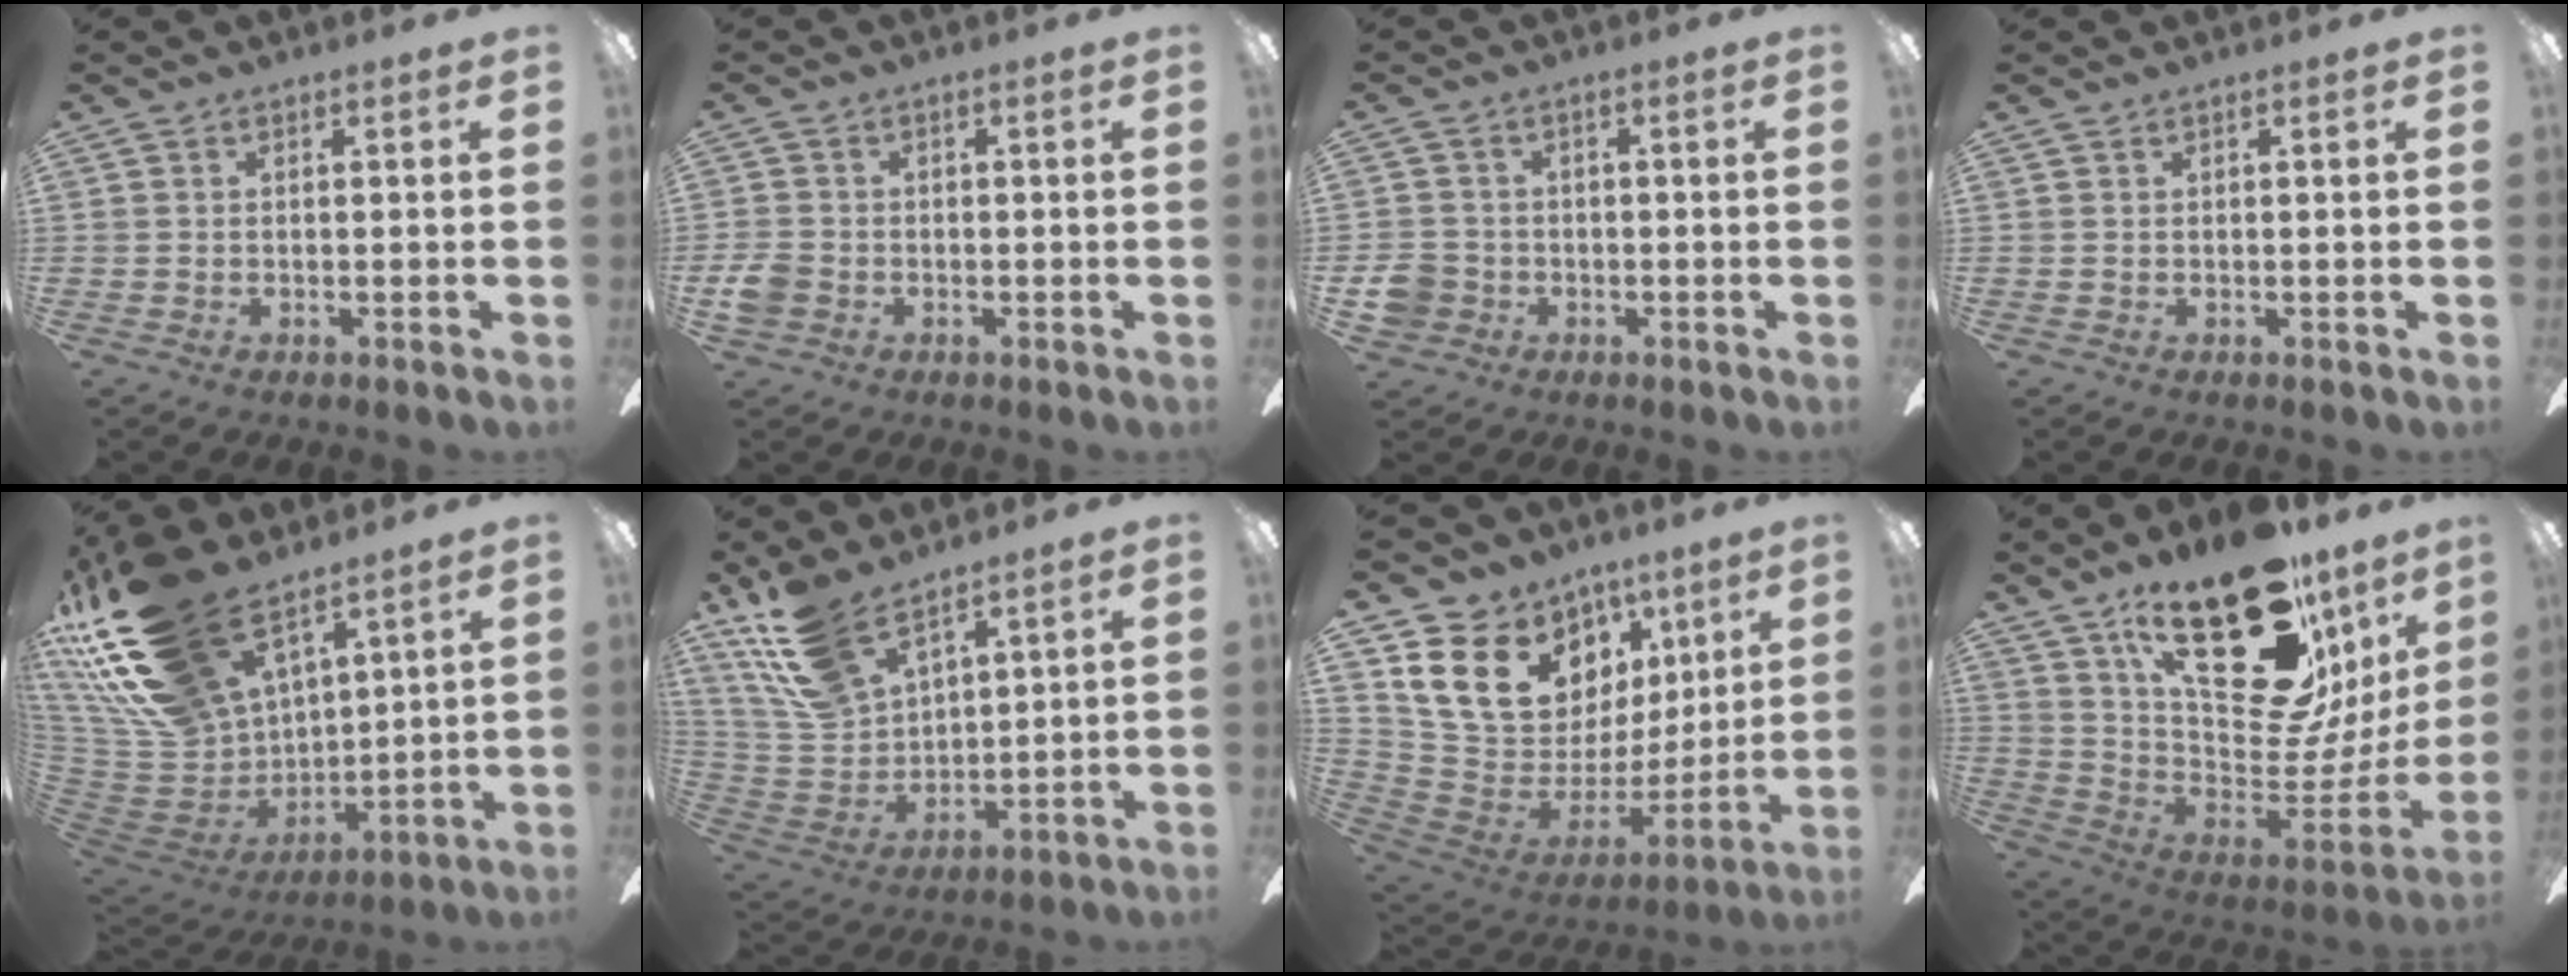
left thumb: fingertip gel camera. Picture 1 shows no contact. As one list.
[{"total": 3.8, "force": [-1.3, 3.1, 1.9], "torque": [-0.041, 0.005, -0.025]}, {"total": 5.7, "force": [-1.5, 5.2, 2.0], "torque": [-0.057, 0.009, -0.028]}, {"total": 0.0}, {"total": 27.4, "force": [18.7, 14.5, 13.8], "torque": [-0.292, -0.113, 0.356]}, {"total": 15.4, "force": [11.8, 6.5, 7.4], "torque": [-0.182, -0.049, 0.225]}, {"total": 19.2, "force": [10.1, 13.3, 9.5], "torque": [-0.175, -0.042, 0.197]}, {"total": 30.2, "force": [17.1, 13.3, 21.1], "torque": [-0.297, -0.117, 0.309]}]